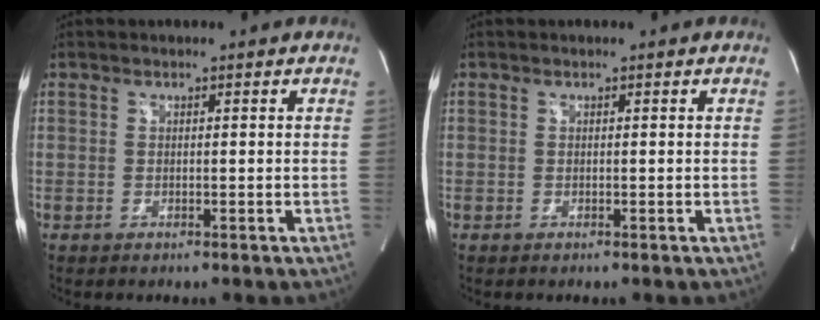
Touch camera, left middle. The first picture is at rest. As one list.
[{"total": 0.0}]